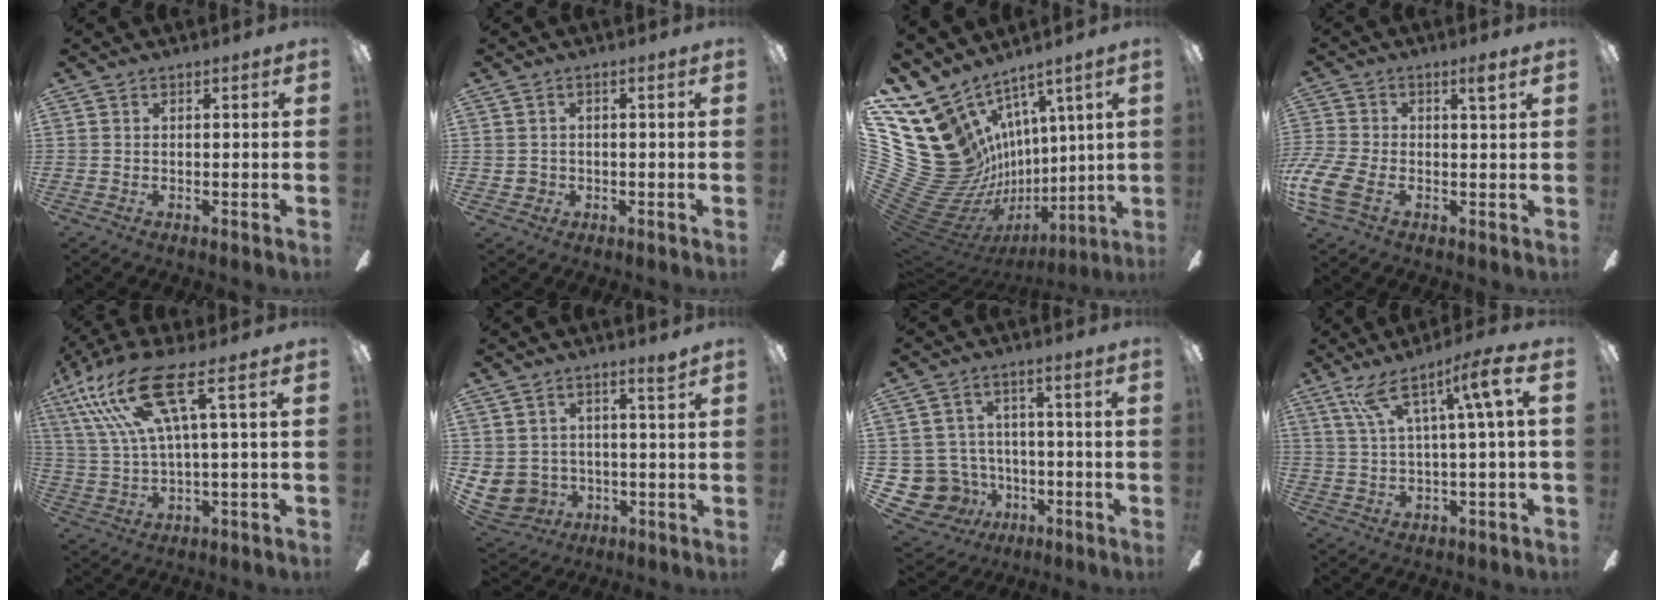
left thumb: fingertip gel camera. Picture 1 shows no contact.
{"total": 1.6, "force": [-0.2, 1.5, 0.0], "torque": [-0.002, 0.003, -0.006]}
{"total": 24.0, "force": [1.4, 20.6, 12.2], "torque": [-0.236, -0.083, 0.110]}
{"total": 8.3, "force": [-0.8, 3.8, 7.3], "torque": [-0.156, -0.006, -0.015]}
{"total": 17.4, "force": [7.6, 4.5, 15.0], "torque": [-0.308, -0.019, 0.119]}
{"total": 5.9, "force": [2.2, 5.3, 1.6], "torque": [-0.054, -0.014, 0.046]}
{"total": 11.0, "force": [-3.3, 10.1, 3.1], "torque": [-0.115, 0.019, -0.051]}
{"total": 9.9, "force": [4.0, 1.6, 8.9], "torque": [-0.161, 0.001, 0.063]}